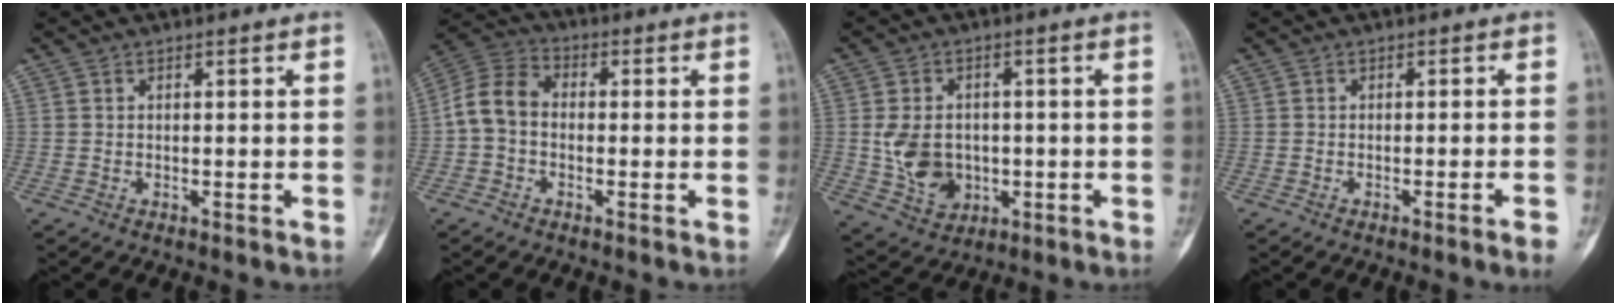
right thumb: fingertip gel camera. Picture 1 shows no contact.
{"total": 8.2, "force": [-0.8, 6.1, 5.4], "torque": [-0.095, 0.026, -0.032]}
{"total": 9.2, "force": [-0.6, 7.2, 5.7], "torque": [-0.081, 0.000, 0.004]}
{"total": 2.8, "force": [-1.5, -0.2, 2.3], "torque": [-0.036, 0.001, -0.022]}